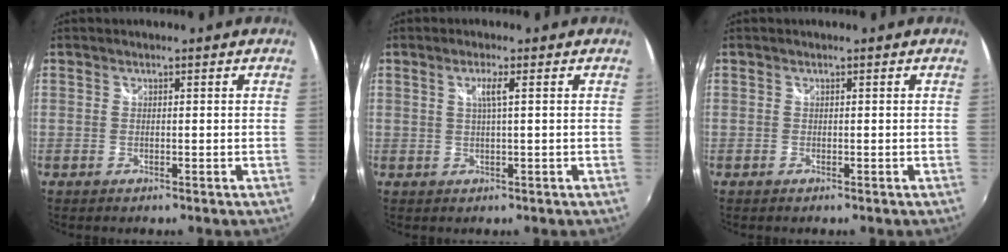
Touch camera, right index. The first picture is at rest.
{"total": 2.1, "force": [0.6, -0.4, 1.9], "torque": [-0.036, -0.002, 0.009]}
{"total": 0.0}